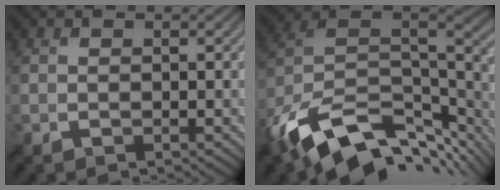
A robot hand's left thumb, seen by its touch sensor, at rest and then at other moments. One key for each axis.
{"total": 15.8, "fx": -7.5, "fy": 8.4, "fz": 11.1, "tx": -0.243, "ty": -0.024, "tz": -0.118}